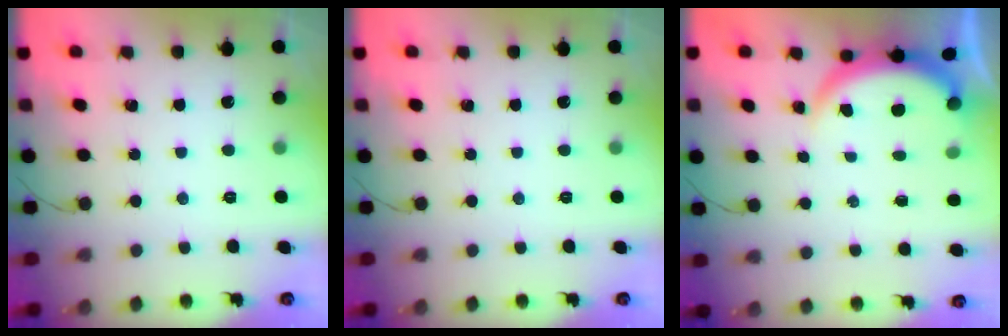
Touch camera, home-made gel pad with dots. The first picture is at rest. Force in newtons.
{"total": 0.0}
{"total": 3.7, "press": 3.7, "slide": 0.1}